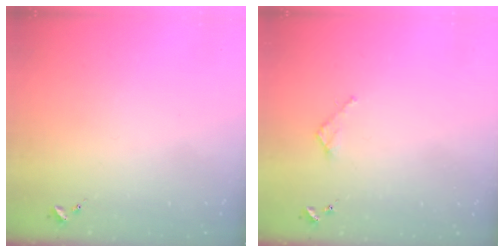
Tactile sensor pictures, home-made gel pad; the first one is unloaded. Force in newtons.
{"total": 2.7, "press": 2.7, "slide": 0.2}